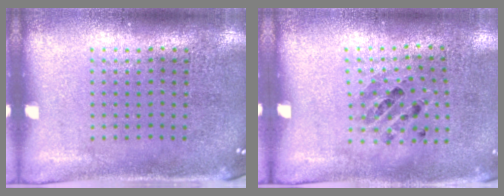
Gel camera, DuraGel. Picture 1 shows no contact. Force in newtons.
{"total": 0.8, "press": 0.7, "slide": 0.4}